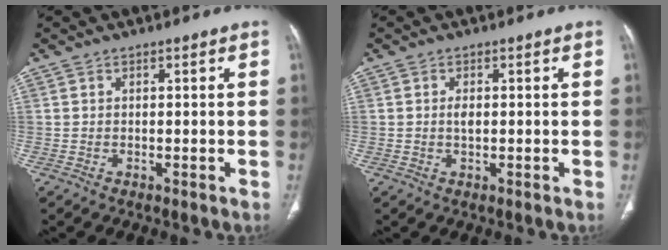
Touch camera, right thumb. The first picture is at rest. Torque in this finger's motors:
{"motor_torque": [0.36, 0.31, 0.27, -0.22, 0.14]}